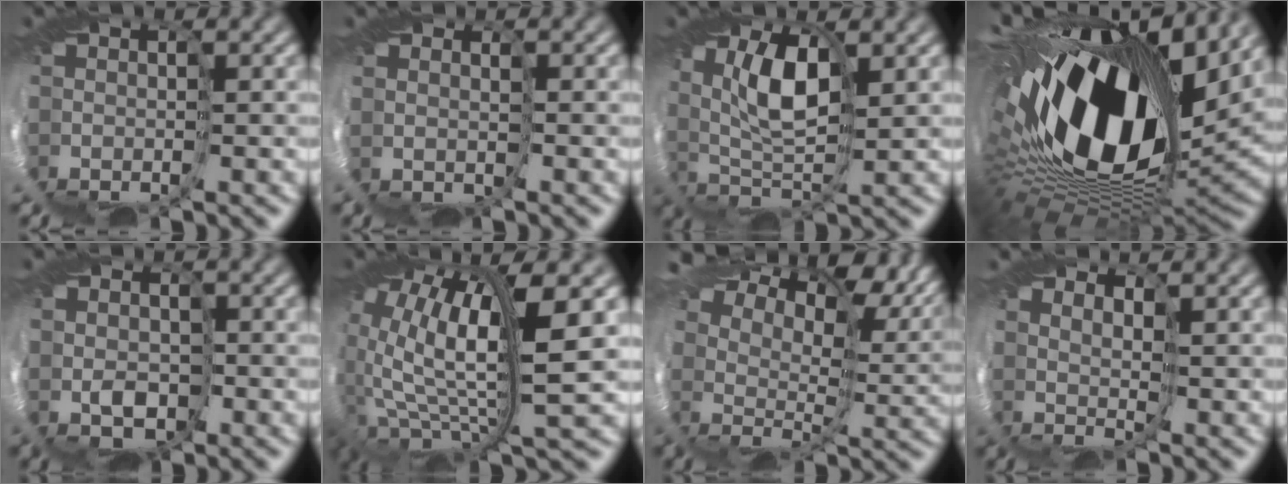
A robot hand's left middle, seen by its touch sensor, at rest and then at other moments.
{"total": 2.0, "force": [1.8, -0.2, -0.7], "torque": [0.013, -0.006, 0.037]}
{"total": 5.0, "force": [3.6, 0.6, 3.4], "torque": [-0.090, 0.015, 0.054]}
{"total": 16.7, "force": [6.2, 8.3, 13.1], "torque": [-0.267, -0.028, 0.108]}
{"total": 1.8, "force": [1.7, 0.6, -0.2], "torque": [-0.012, -0.005, 0.025]}
{"total": 9.7, "force": [2.5, 2.2, 9.1], "torque": [-0.211, -0.018, 0.065]}
{"total": 13.6, "force": [11.5, 3.4, 6.4], "torque": [-0.122, 0.033, 0.191]}
{"total": 4.0, "force": [3.2, -2.1, -1.1], "torque": [0.014, 0.006, 0.049]}